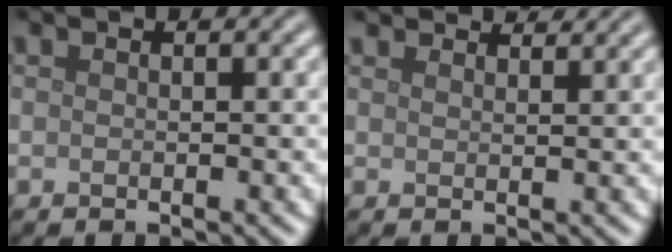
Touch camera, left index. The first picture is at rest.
{"total": 4.2, "force": [4.0, 0.6, 1.0], "torque": [-0.017, 0.002, 0.047]}